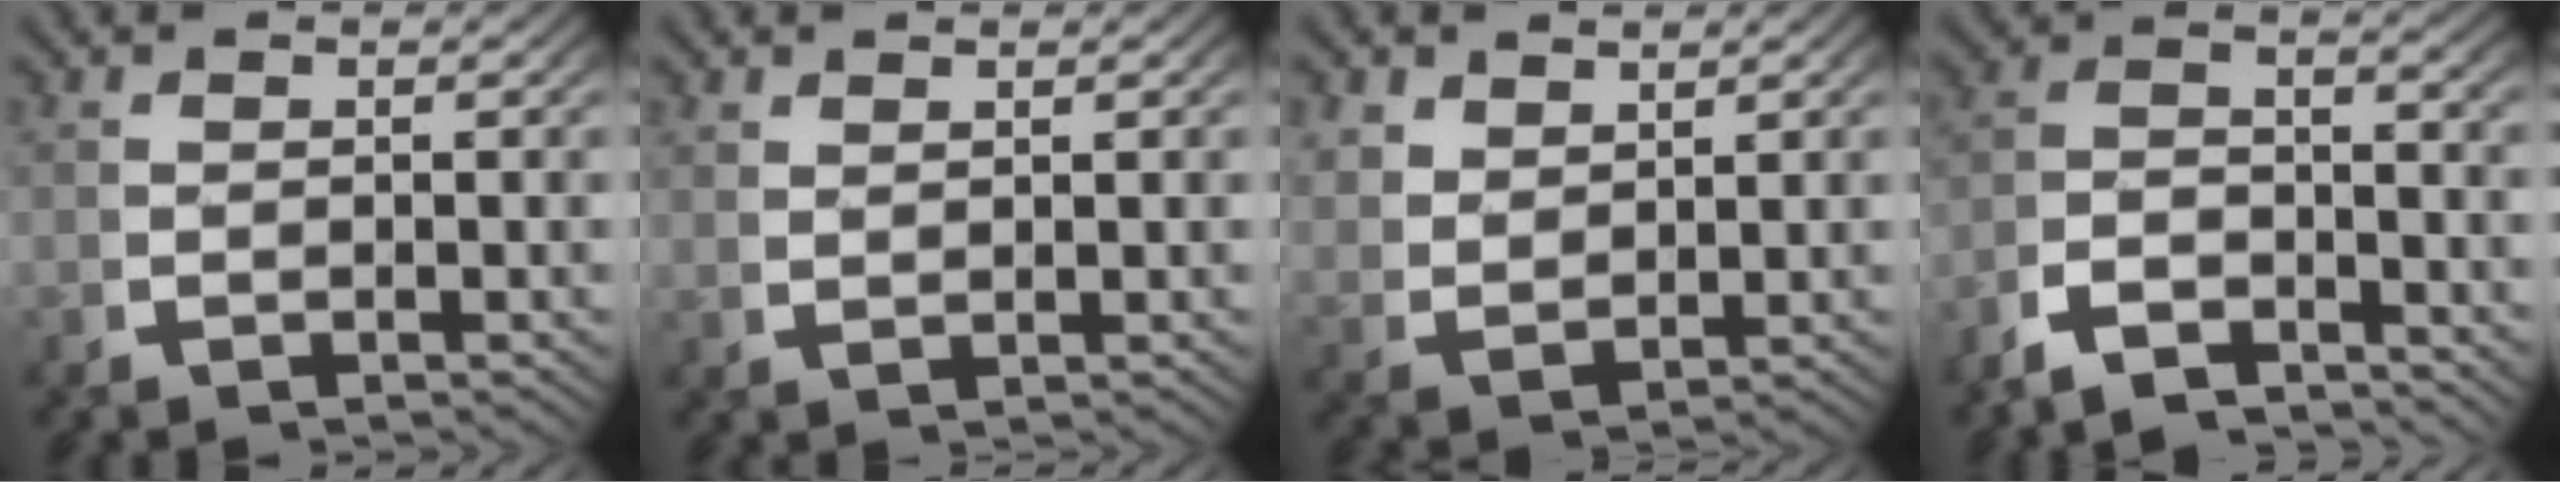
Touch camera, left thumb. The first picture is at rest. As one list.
[{"total": 1.4, "force": [1.2, -0.3, 0.4], "torque": [-0.009, 0.002, 0.030]}, {"total": 2.8, "force": [2.0, 1.5, 1.3], "torque": [-0.033, -0.010, 0.054]}, {"total": 5.6, "force": [-3.1, 3.0, 3.5], "torque": [-0.059, -0.018, -0.058]}]